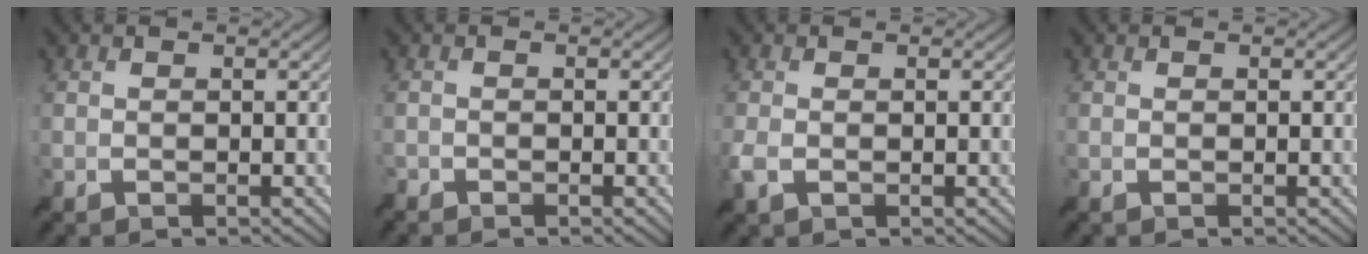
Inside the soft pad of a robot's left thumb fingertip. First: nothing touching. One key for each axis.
{"total": 0.9, "fx": -0.8, "fy": 0.3, "fz": 0.0, "tx": -0.001, "ty": -0.003, "tz": -0.019}
{"total": 1.8, "fx": -0.5, "fy": 0.8, "fz": 1.5, "tx": -0.043, "ty": -0.002, "tz": -0.012}
{"total": 0.0}